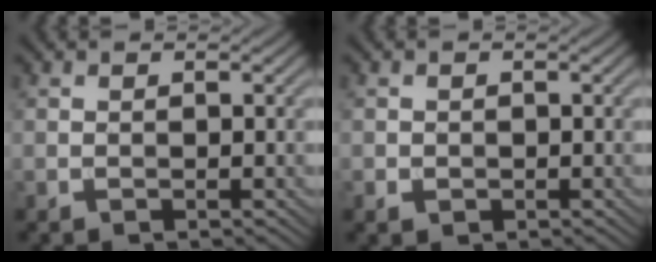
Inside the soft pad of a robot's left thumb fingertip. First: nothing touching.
{"total": 0.9, "force": [-0.2, 0.9, 0.3], "torque": [-0.005, -0.002, -0.005]}